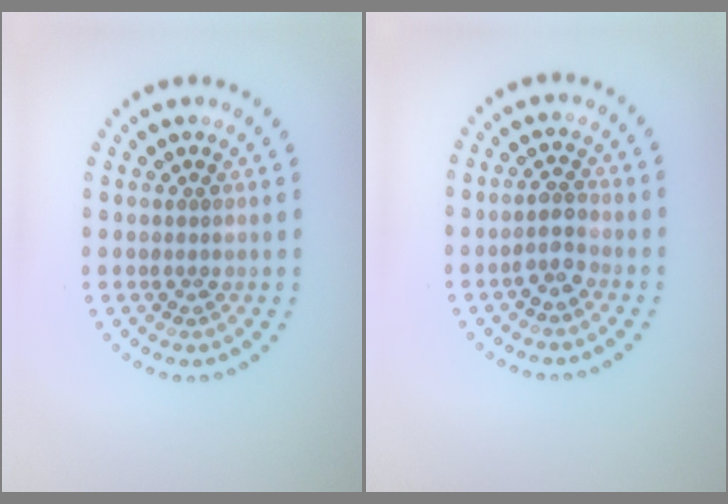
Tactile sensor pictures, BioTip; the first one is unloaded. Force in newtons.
{"total": 1.7, "press": 1.7, "slide": 0.4}